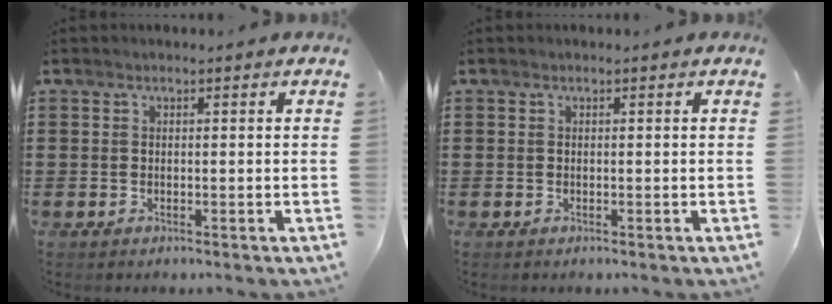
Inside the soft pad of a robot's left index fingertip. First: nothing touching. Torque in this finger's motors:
{"motor_torque": [-0.03, -0.03, 0.00, -0.01]}